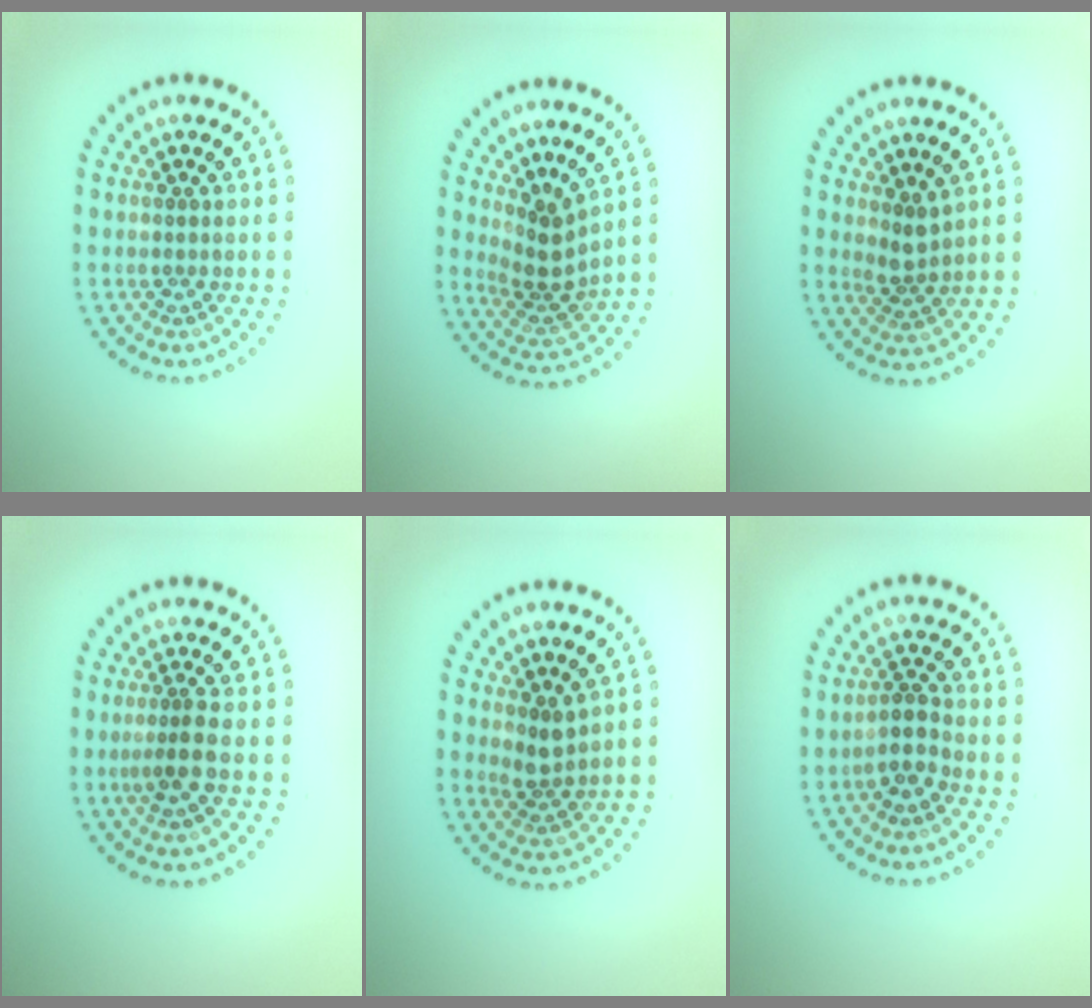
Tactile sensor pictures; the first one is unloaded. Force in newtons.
{"total": 2.9, "press": 1.9, "slide": 2.2}
{"total": 1.9, "press": 1.4, "slide": 1.3}
{"total": 2.2, "press": 1.7, "slide": 1.4}
{"total": 1.9, "press": 1.5, "slide": 1.3}
{"total": 2.1, "press": 1.7, "slide": 1.3}